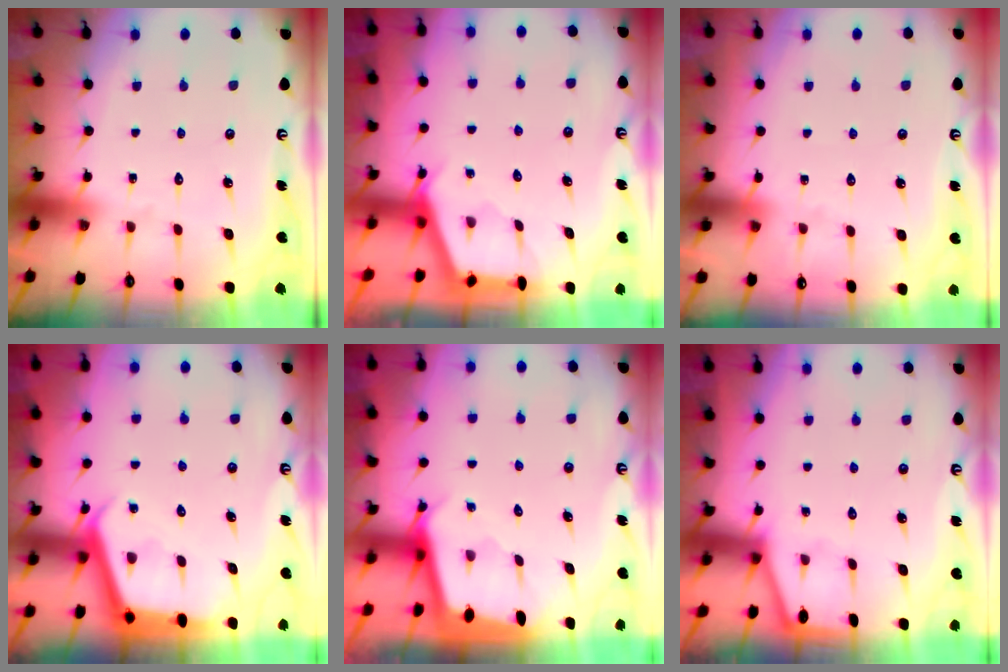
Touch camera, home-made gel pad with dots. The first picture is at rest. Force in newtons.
{"total": 2.9, "press": 2.8, "slide": 0.3}
{"total": 3.1, "press": 3.1, "slide": 0.6}
{"total": 3.9, "press": 3.9, "slide": 0.2}
{"total": 2.3, "press": 2.3, "slide": 0.1}
{"total": 1.8, "press": 1.8, "slide": 0.1}